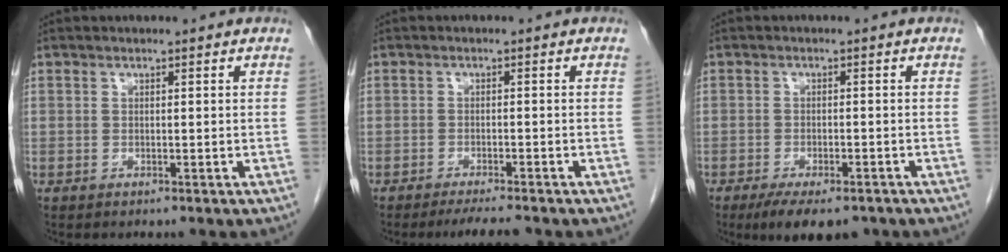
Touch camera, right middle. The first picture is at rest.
{"total": 4.4, "force": [-3.8, 0.1, 2.2], "torque": [-0.032, -0.009, -0.060]}
{"total": 8.4, "force": [-6.2, 2.9, 4.9], "torque": [-0.068, -0.008, -0.091]}